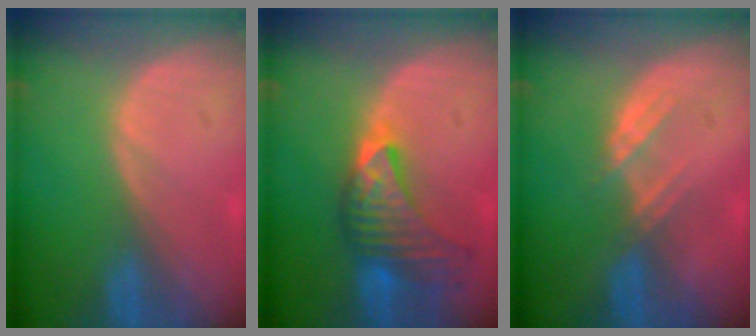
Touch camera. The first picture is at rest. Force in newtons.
{"total": 8.0, "press": 7.9, "slide": 1.4}
{"total": 3.0, "press": 2.9, "slide": 0.7}